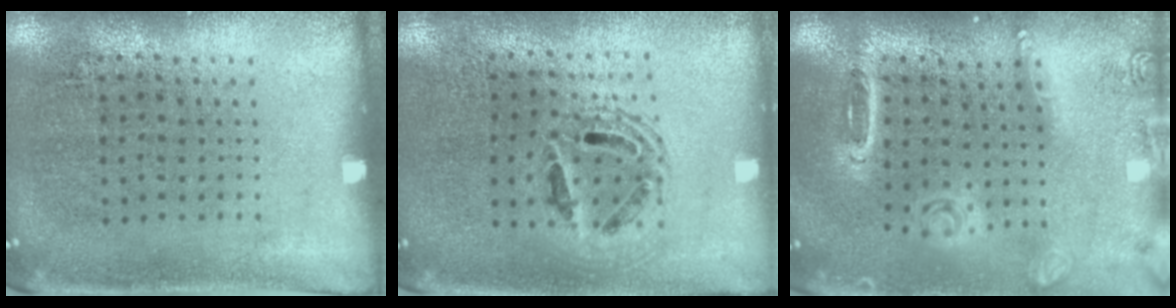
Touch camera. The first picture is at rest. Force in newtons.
{"total": 1.4, "press": 1.2, "slide": 0.6}
{"total": 1.5, "press": 1.5, "slide": 0.2}